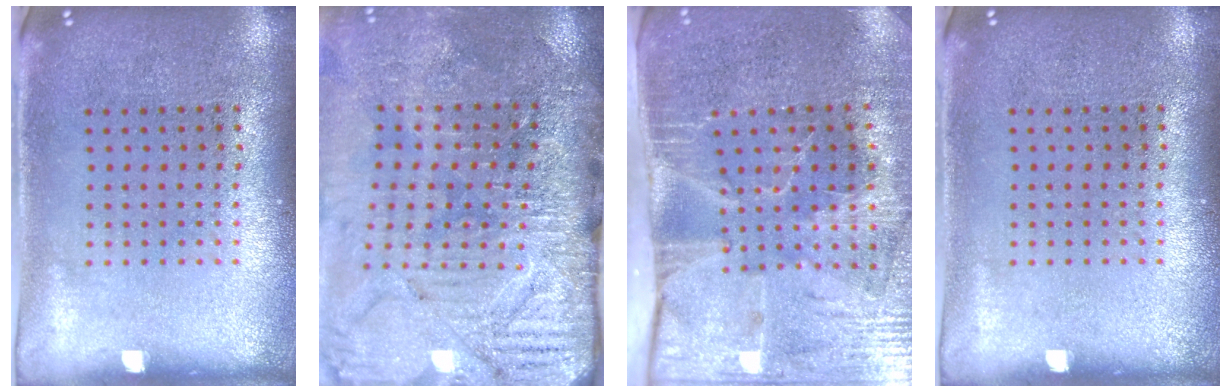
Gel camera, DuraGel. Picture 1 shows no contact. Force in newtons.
{"total": 4.0, "press": 3.6, "slide": 1.7}
{"total": 4.3, "press": 3.6, "slide": 2.4}
{"total": 0.0}